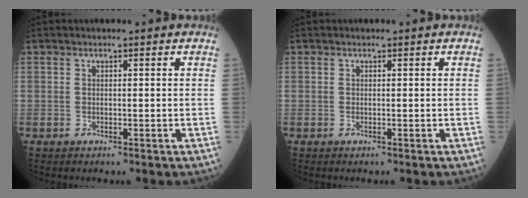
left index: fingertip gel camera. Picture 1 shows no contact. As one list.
[{"total": 0.0}]